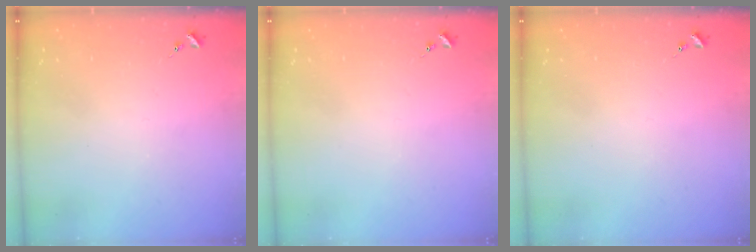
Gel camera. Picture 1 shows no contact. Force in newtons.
{"total": 0.0}
{"total": 0.0}